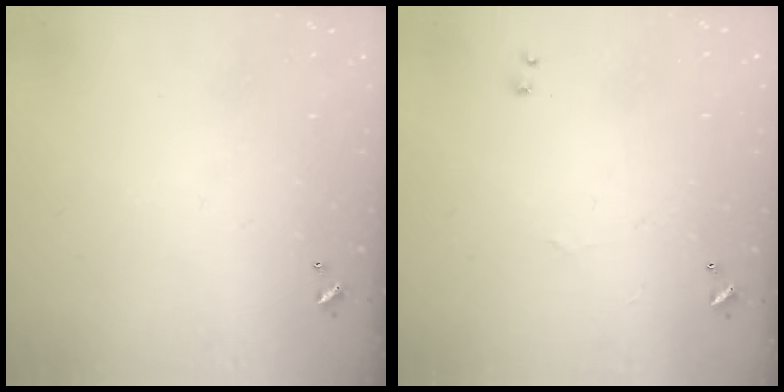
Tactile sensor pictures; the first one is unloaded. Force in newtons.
{"total": 1.0, "press": 0.5, "slide": 0.8}